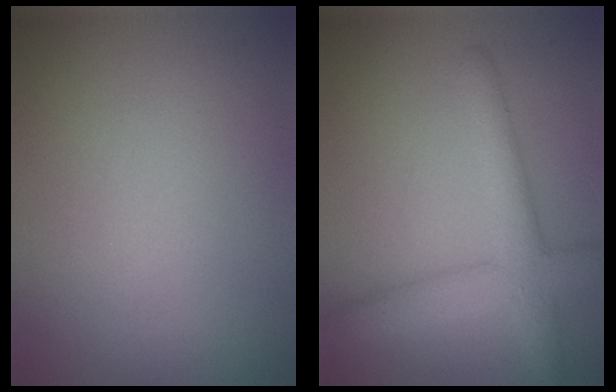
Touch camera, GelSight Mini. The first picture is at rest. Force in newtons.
{"total": 4.9, "press": 4.9, "slide": 0.3}